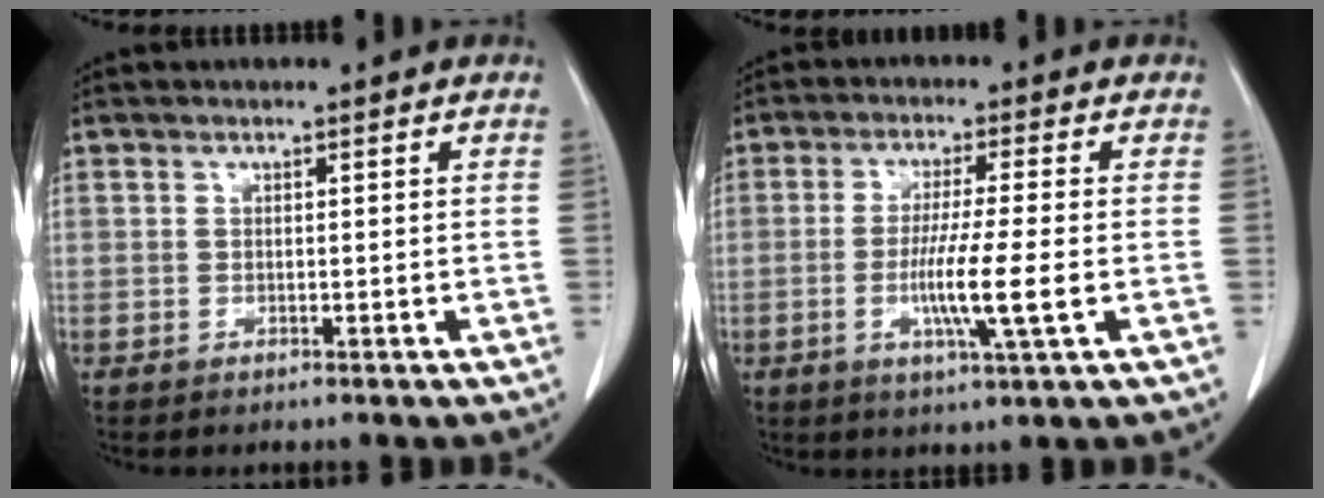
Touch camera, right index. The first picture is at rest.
{"total": 8.5, "force": [-1.9, -0.3, 8.3], "torque": [-0.152, -0.016, -0.035]}